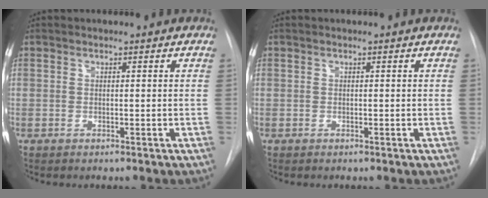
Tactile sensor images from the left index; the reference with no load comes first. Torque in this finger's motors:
{"motor_torque": [-0.06, 0.06, 0.00, 0.00]}